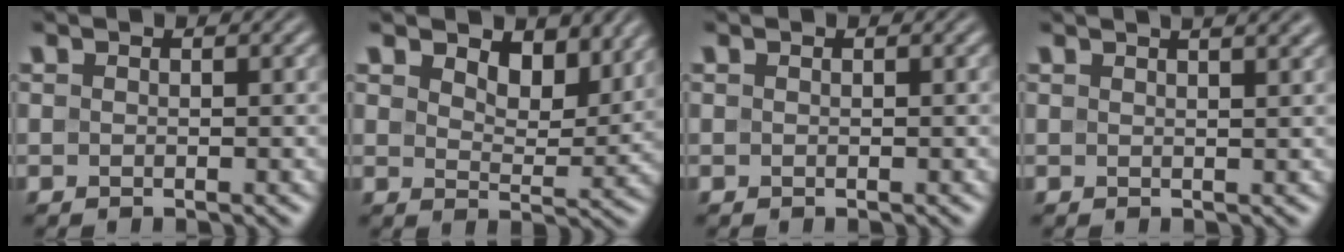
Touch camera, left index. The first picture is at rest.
{"total": 4.8, "force": [3.4, 2.3, 2.4], "torque": [-0.045, -0.009, 0.046]}
{"total": 0.0}
{"total": 5.9, "force": [3.7, 2.6, 3.8], "torque": [-0.018, 0.044, 0.013]}